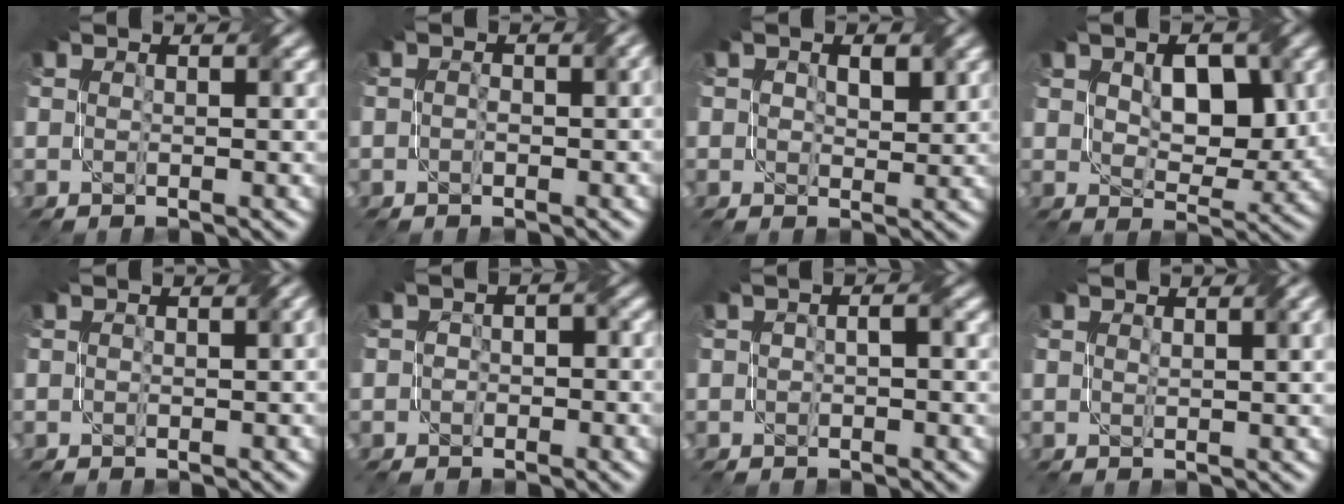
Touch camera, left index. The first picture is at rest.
{"total": 2.4, "force": [-0.9, 1.2, 1.9], "torque": [-0.024, -0.004, -0.013]}
{"total": 2.7, "force": [0.9, 1.9, 1.7], "torque": [-0.029, -0.004, 0.016]}
{"total": 5.3, "force": [1.2, 3.3, 3.9], "torque": [-0.061, -0.011, 0.025]}
{"total": 1.9, "force": [-0.6, 0.9, 1.6], "torque": [-0.020, -0.004, -0.009]}
{"total": 2.2, "force": [-1.2, 1.7, 0.7], "torque": [0.003, 0.006, -0.021]}
{"total": 1.5, "force": [-0.9, 0.6, 1.1], "torque": [-0.017, 0.002, -0.015]}
{"total": 1.6, "force": [0.8, 0.2, 1.4], "torque": [-0.020, 0.003, 0.012]}